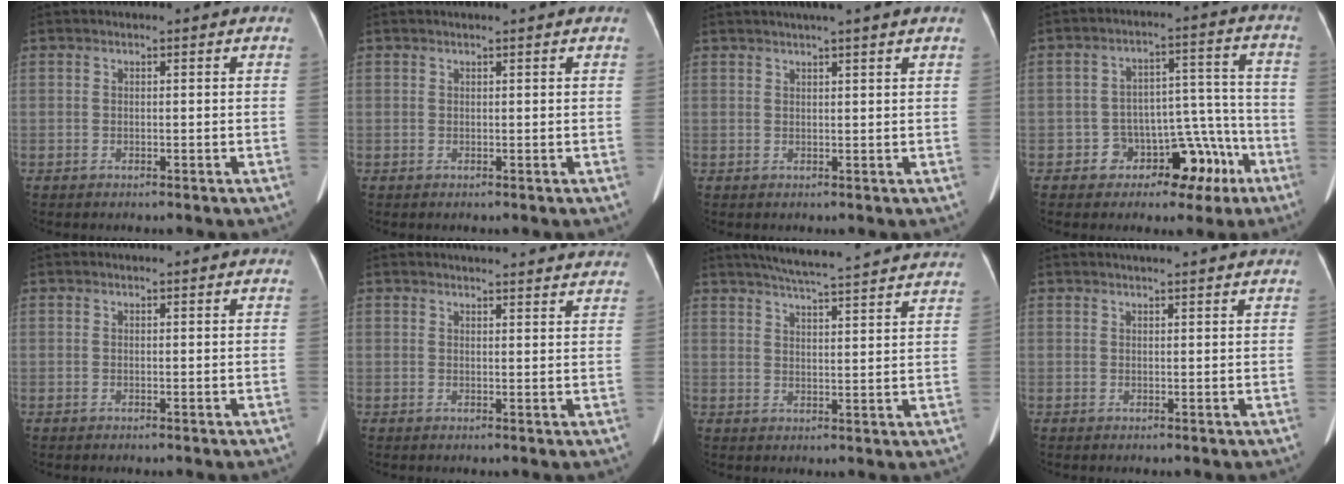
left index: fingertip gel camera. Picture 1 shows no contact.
{"total": 1.2, "force": [1.1, -0.2, 0.6], "torque": [-0.009, 0.014, 0.020]}
{"total": 4.7, "force": [3.7, -0.8, 2.7], "torque": [-0.039, 0.021, 0.052]}
{"total": 8.9, "force": [-4.9, 6.3, 4.1], "torque": [-0.035, 0.046, -0.060]}
{"total": 0.9, "force": [0.8, 0.1, 0.4], "torque": [-0.007, 0.012, 0.010]}
{"total": 14.6, "force": [13.8, 1.9, 4.6], "torque": [-0.046, 0.008, 0.153]}
{"total": 20.3, "force": [18.5, 0.6, 8.4], "torque": [-0.130, 0.007, 0.234]}
{"total": 8.0, "force": [7.1, 0.4, 3.6], "torque": [-0.053, 0.028, 0.083]}